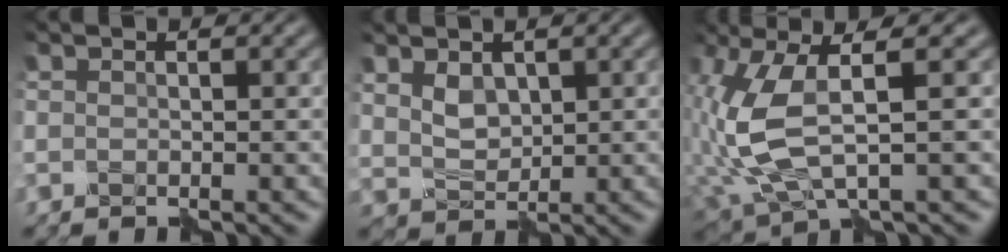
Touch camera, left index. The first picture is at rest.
{"total": 1.9, "force": [1.0, 1.2, 1.0], "torque": [-0.022, -0.004, 0.026]}
{"total": 7.2, "force": [0.8, 2.7, 6.6], "torque": [-0.171, -0.003, 0.020]}